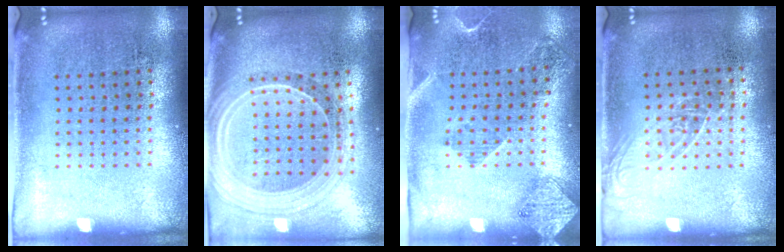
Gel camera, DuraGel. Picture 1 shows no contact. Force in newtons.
{"total": 2.3, "press": 2.0, "slide": 1.2}
{"total": 1.8, "press": 1.5, "slide": 1.1}
{"total": 1.4, "press": 1.0, "slide": 0.9}